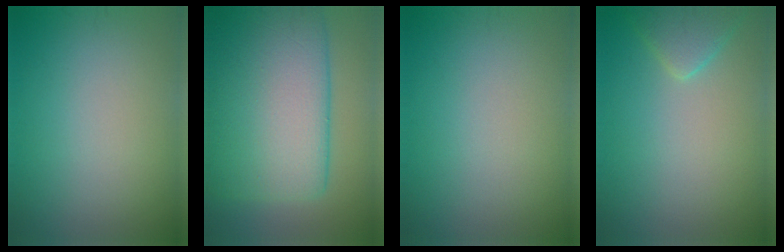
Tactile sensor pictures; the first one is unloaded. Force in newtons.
{"total": 14.8, "press": 14.8, "slide": 0.4}
{"total": 0.0}
{"total": 2.5, "press": 2.5, "slide": 0.2}